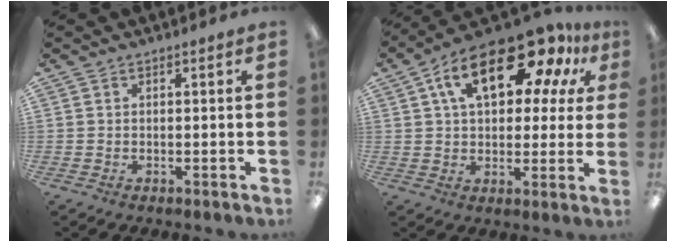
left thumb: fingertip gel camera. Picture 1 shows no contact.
{"total": 20.8, "force": [10.4, 9.8, 15.1], "torque": [-0.245, -0.036, 0.173]}